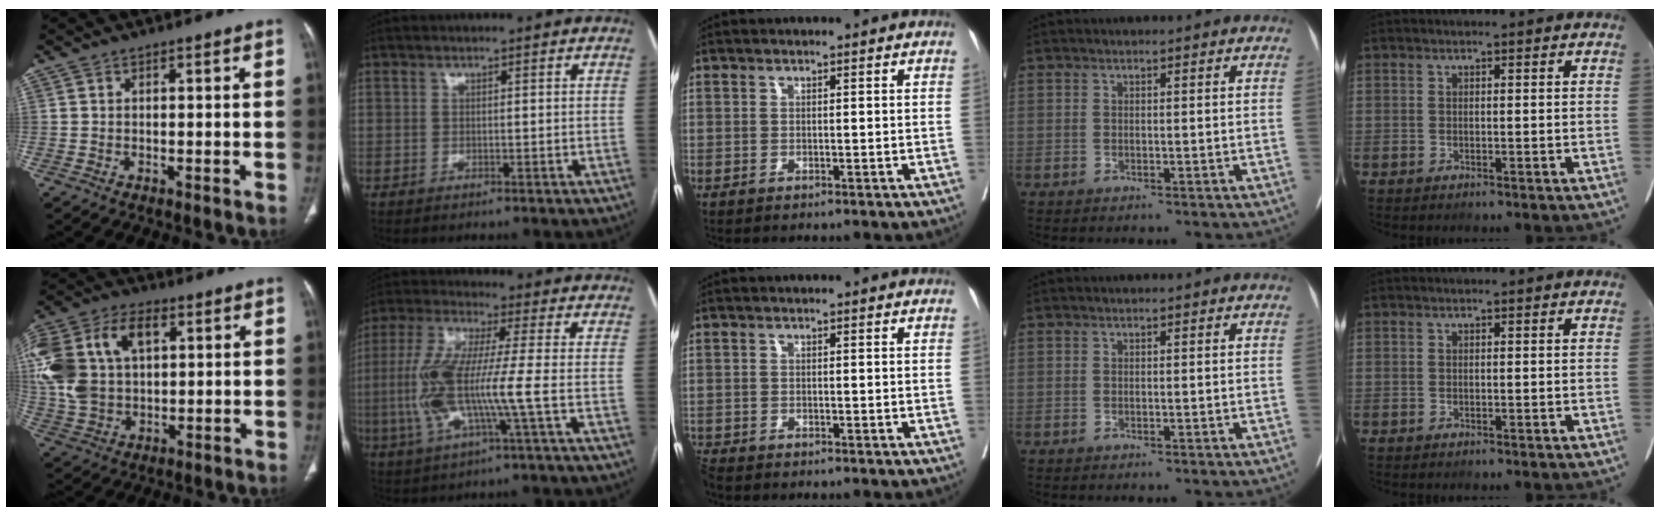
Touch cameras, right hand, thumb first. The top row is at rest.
{"thumb": {"total": 20.1, "force": [4.6, 13.1, 14.5], "torque": [-0.316, 0.016, 0.085]}, "index": {"total": 11.9, "force": [-2.0, 0.6, 11.8], "torque": [-0.258, 0.004, -0.045]}, "middle": {"total": 1.7, "force": [-1.7, 0.2, 0.2], "torque": [-0.009, -0.009, -0.033]}}